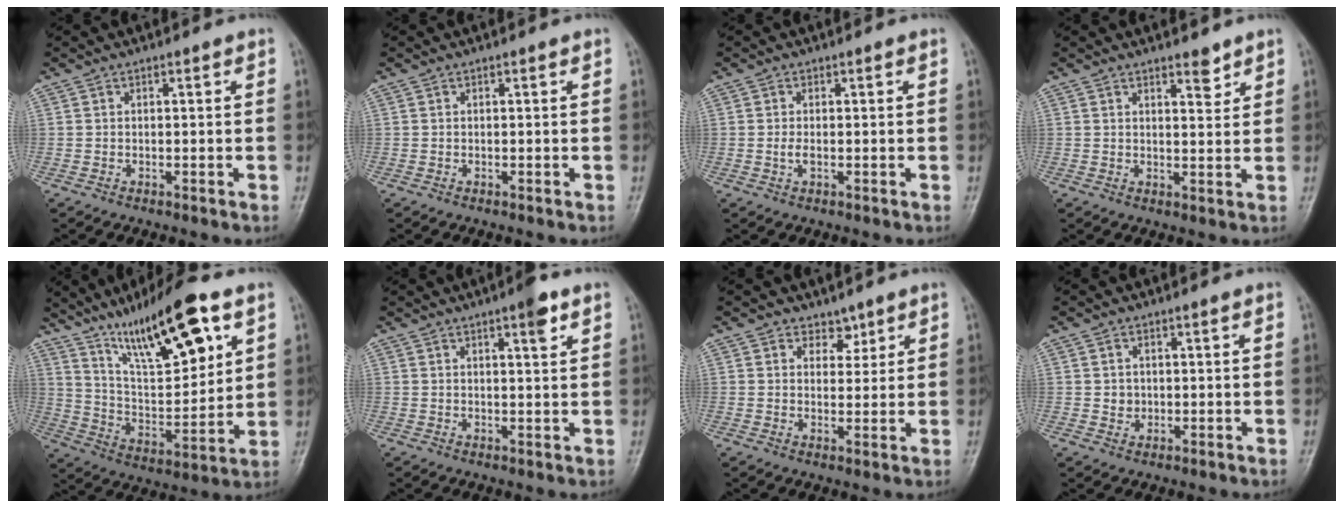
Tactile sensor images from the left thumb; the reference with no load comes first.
{"total": 0.0}
{"total": 1.5, "force": [-0.2, 0.8, 1.2], "torque": [-0.025, 0.000, -0.004]}
{"total": 2.7, "force": [2.1, 1.0, 1.3], "torque": [-0.010, -0.016, 0.033]}
{"total": 20.4, "force": [11.2, 6.3, 15.9], "torque": [-0.226, -0.044, 0.202]}
{"total": 4.0, "force": [2.2, 0.8, 3.2], "torque": [-0.043, -0.009, 0.030]}
{"total": 3.2, "force": [2.2, 2.2, 0.5], "torque": [0.019, -0.013, 0.030]}
{"total": 2.1, "force": [0.3, 2.0, 0.7], "torque": [-0.001, 0.001, 0.007]}